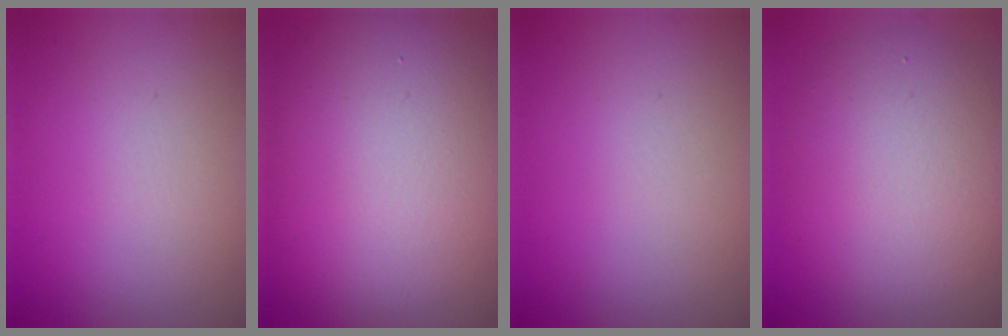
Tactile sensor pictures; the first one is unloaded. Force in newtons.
{"total": 16.6, "press": 16.6, "slide": 0.7}
{"total": 0.0}
{"total": 7.7, "press": 7.7, "slide": 0.3}